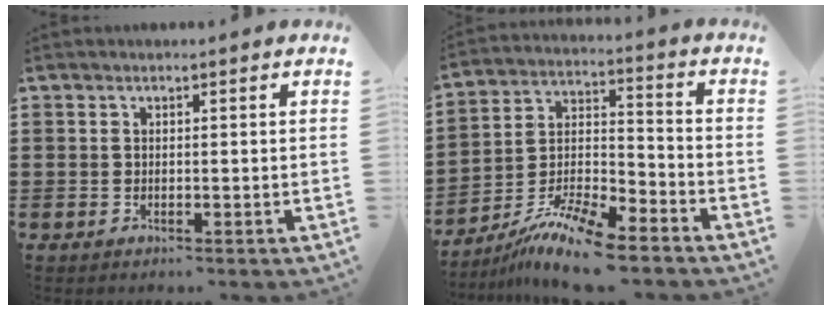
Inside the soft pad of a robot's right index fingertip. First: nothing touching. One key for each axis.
{"total": 10.9, "fx": -9.1, "fy": 1.5, "fz": 5.8, "tx": -0.120, "ty": 0.015, "tz": -0.181}